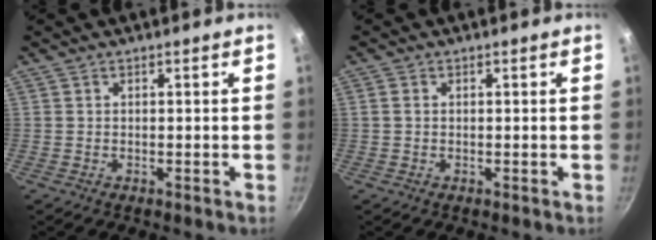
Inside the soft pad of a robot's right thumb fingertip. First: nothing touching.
{"total": 1.1, "force": [0.1, 0.8, 0.6], "torque": [-0.012, 0.004, 0.000]}